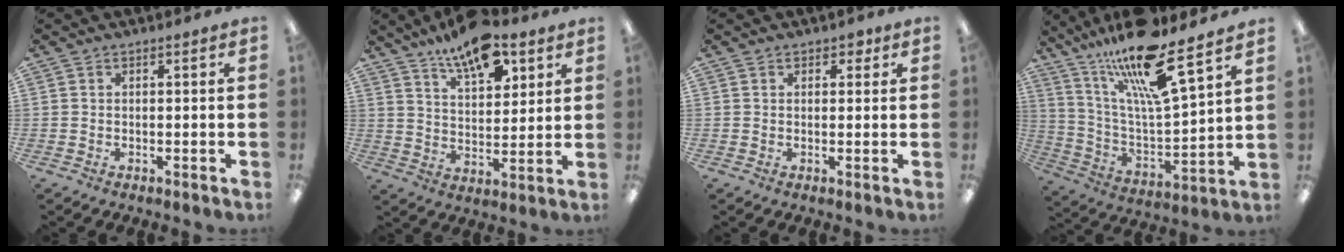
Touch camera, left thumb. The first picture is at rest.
{"total": 13.5, "force": [9.4, 5.9, 7.8], "torque": [-0.116, -0.050, 0.163]}
{"total": 2.2, "force": [1.1, 1.6, 0.9], "torque": [-0.001, -0.001, 0.016]}
{"total": 18.5, "force": [14.1, 2.9, 11.7], "torque": [-0.220, -0.089, 0.234]}